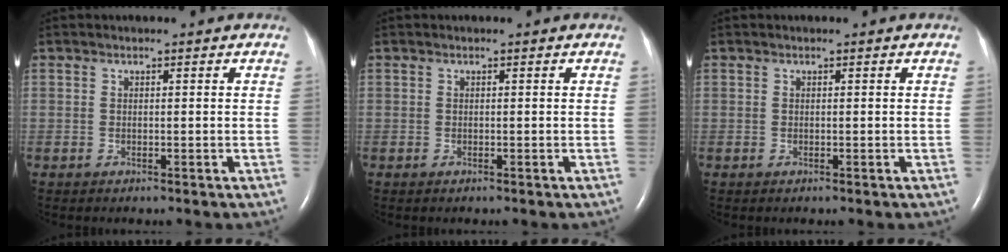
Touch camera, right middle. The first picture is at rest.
{"total": 0.0}
{"total": 0.0}